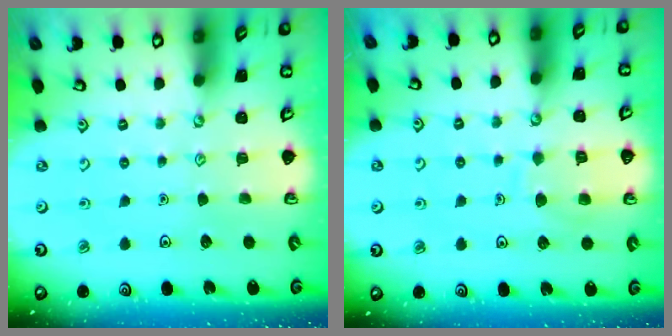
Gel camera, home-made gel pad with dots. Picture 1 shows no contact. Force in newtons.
{"total": 7.7, "press": 7.6, "slide": 0.7}